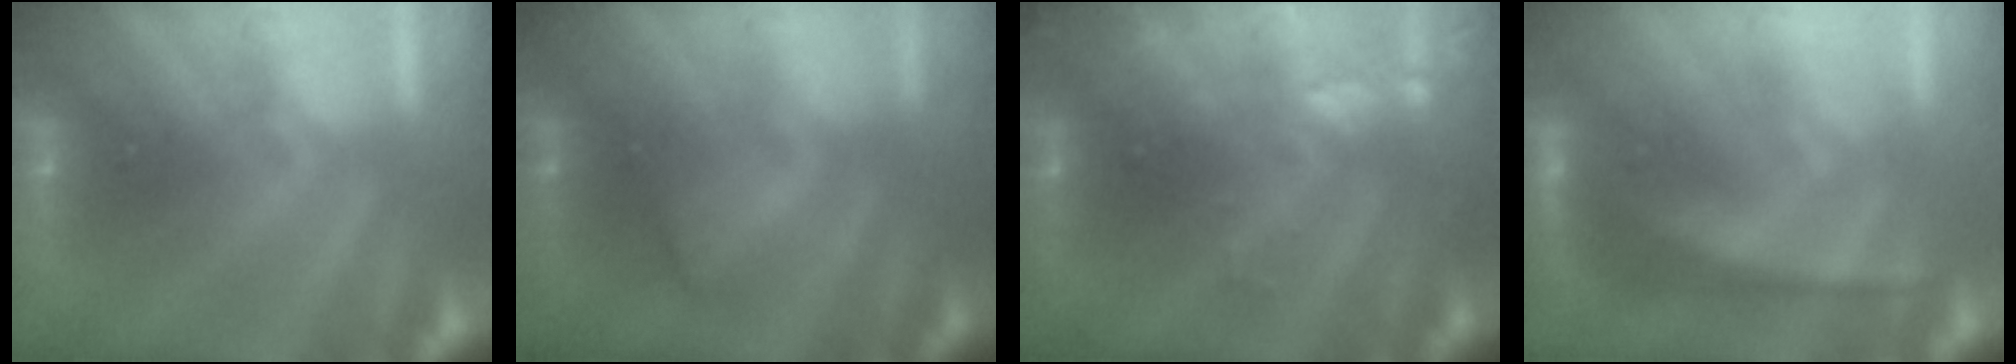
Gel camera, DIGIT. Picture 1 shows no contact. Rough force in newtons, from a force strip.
{"total": 2.0}
{"total": 3.1}
{"total": 2.7}